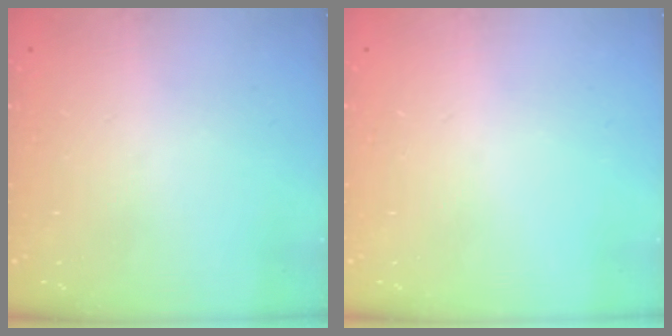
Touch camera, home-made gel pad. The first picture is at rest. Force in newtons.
{"total": 0.0}